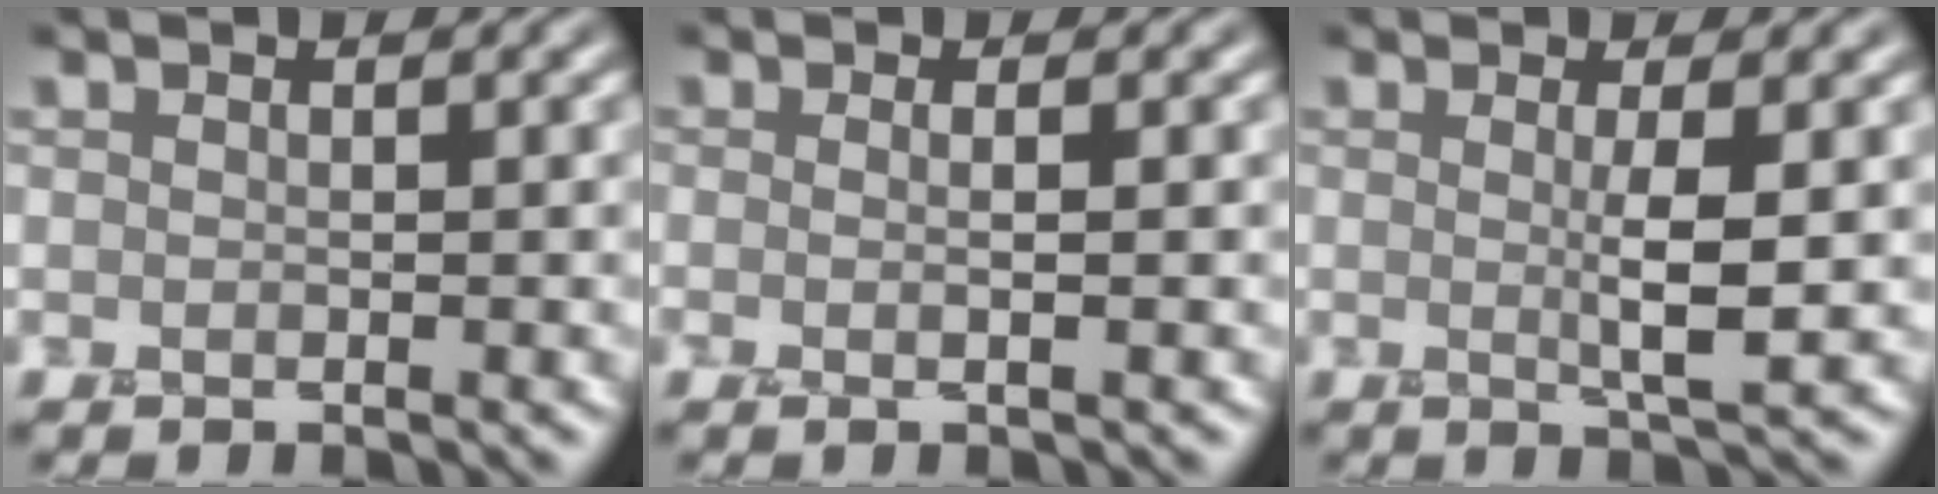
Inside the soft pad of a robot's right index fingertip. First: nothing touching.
{"total": 1.4, "force": [-0.1, 0.5, 1.3], "torque": [-0.014, -0.008, -0.014]}
{"total": 2.6, "force": [0.2, 0.2, 2.6], "torque": [-0.047, -0.008, 0.003]}